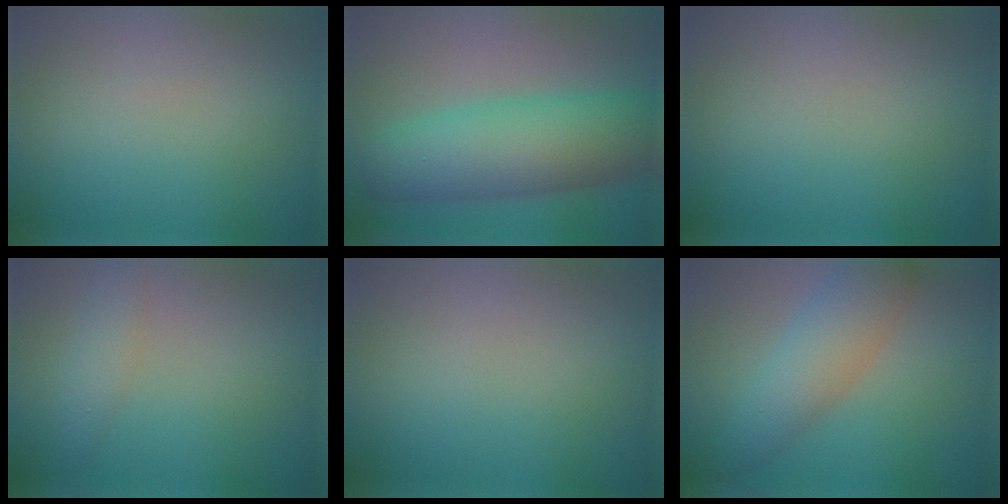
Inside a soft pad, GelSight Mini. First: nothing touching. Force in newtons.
{"total": 8.9, "press": 8.9, "slide": 0.2}
{"total": 0.0}
{"total": 2.5, "press": 2.5, "slide": 0.0}
{"total": 0.0}
{"total": 4.9, "press": 4.9, "slide": 0.1}